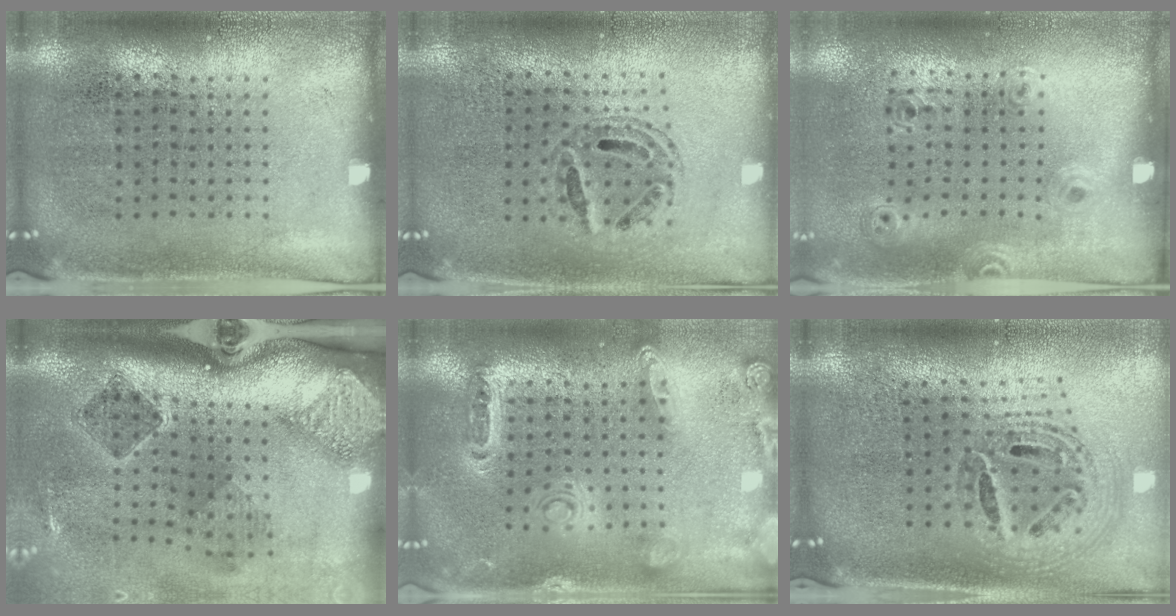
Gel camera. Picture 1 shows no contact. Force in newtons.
{"total": 0.7, "press": 0.7, "slide": 0.2}
{"total": 1.1, "press": 0.9, "slide": 0.6}
{"total": 2.8, "press": 1.9, "slide": 2.1}
{"total": 1.4, "press": 1.4, "slide": 0.3}
{"total": 1.5, "press": 1.3, "slide": 0.7}